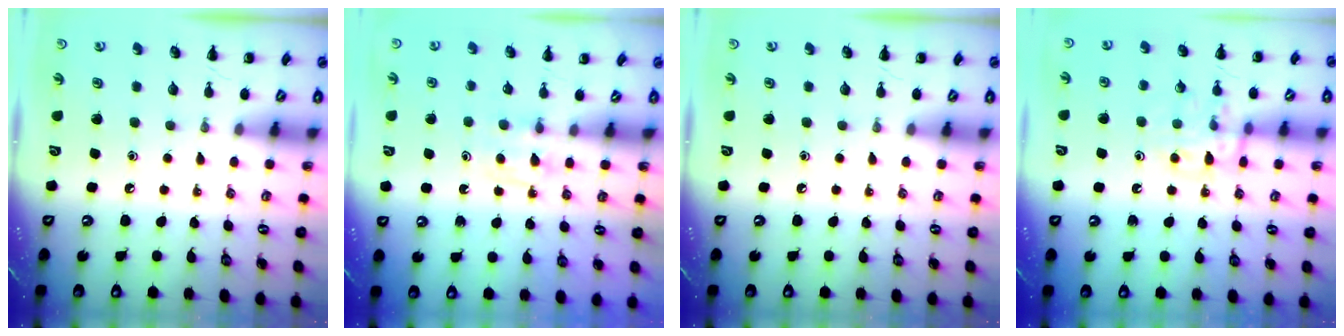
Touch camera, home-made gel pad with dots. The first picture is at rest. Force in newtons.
{"total": 3.8, "press": 3.5, "slide": 1.5}
{"total": 0.0}
{"total": 11.5, "press": 11.4, "slide": 1.2}